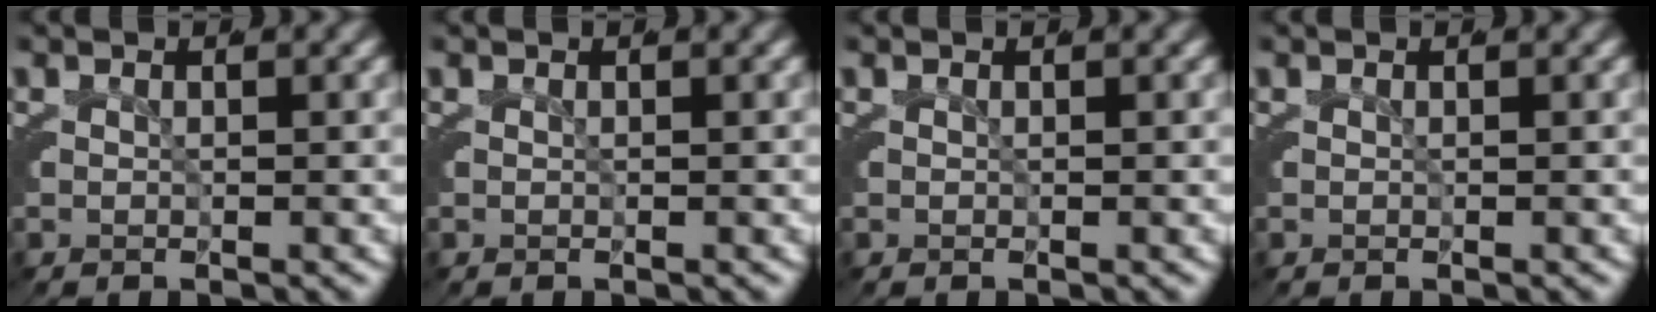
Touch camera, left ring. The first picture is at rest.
{"total": 0.0}
{"total": 0.0}
{"total": 0.0}